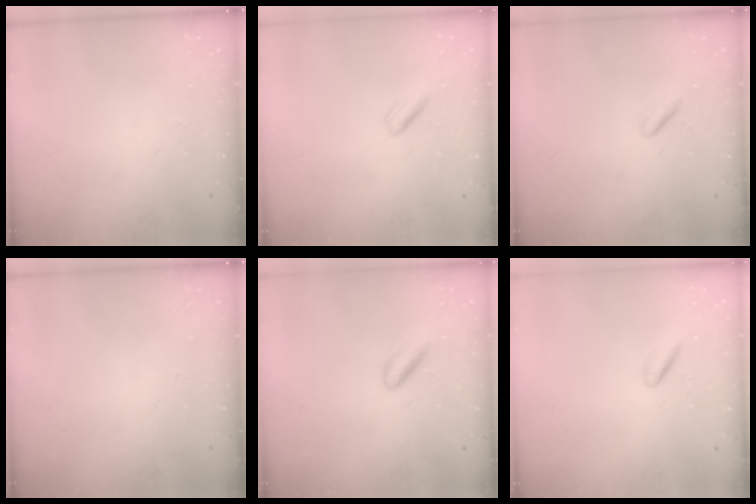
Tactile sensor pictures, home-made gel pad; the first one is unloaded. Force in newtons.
{"total": 2.0, "press": 1.9, "slide": 0.7}
{"total": 1.7, "press": 1.6, "slide": 0.6}
{"total": 0.0}
{"total": 4.9, "press": 4.7, "slide": 1.1}
{"total": 0.8, "press": 0.5, "slide": 0.6}